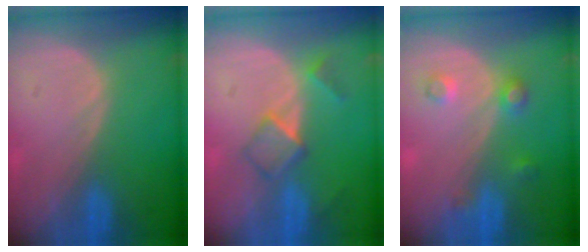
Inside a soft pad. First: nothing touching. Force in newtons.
{"total": 5.2, "press": 4.5, "slide": 2.5}
{"total": 3.5, "press": 3.4, "slide": 1.0}